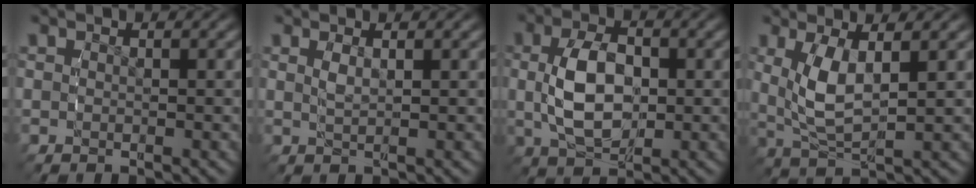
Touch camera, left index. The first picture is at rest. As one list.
[{"total": 0.9, "force": [0.3, -0.1, 0.8], "torque": [-0.020, -0.001, 0.010]}, {"total": 6.4, "force": [-0.2, 4.2, 4.8], "torque": [-0.115, -0.006, 0.002]}, {"total": 4.9, "force": [0.5, 3.0, 3.9], "torque": [-0.111, -0.019, 0.021]}]